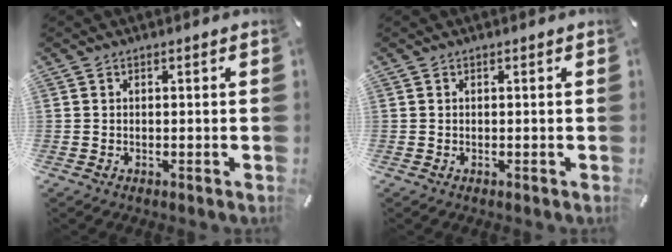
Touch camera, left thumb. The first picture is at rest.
{"total": 0.0}